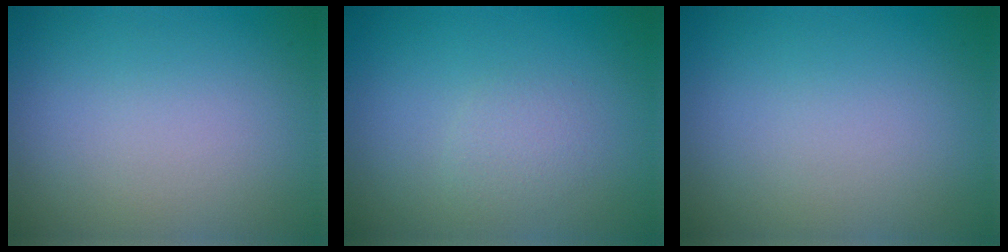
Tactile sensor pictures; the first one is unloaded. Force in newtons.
{"total": 1.3, "press": 1.3, "slide": 0.2}
{"total": 0.0}